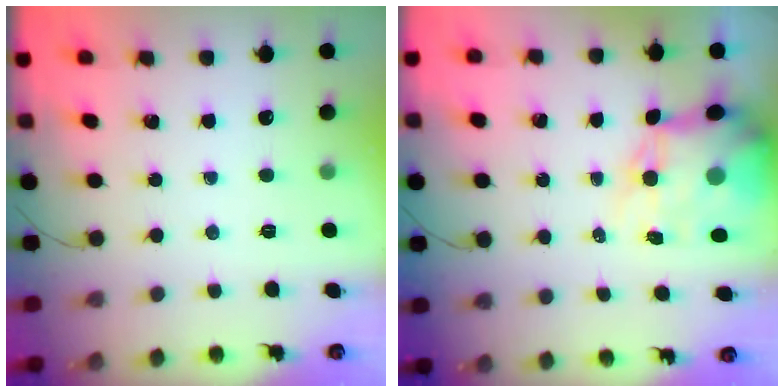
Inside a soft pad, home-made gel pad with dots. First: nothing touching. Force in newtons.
{"total": 12.1, "press": 11.6, "slide": 3.5}